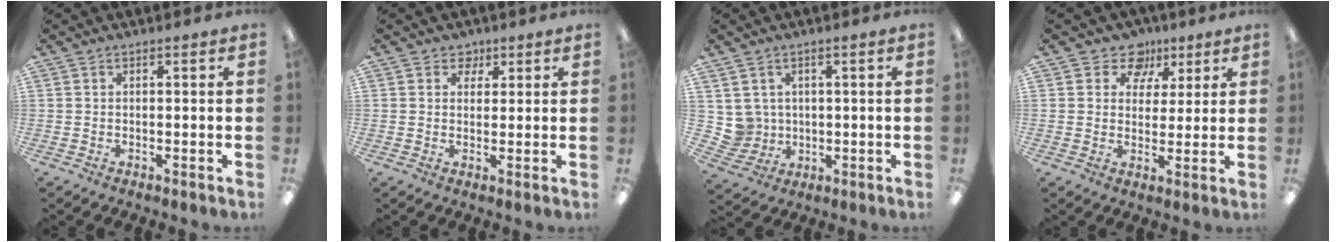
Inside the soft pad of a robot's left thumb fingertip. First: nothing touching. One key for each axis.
{"total": 3.4, "fx": 1.9, "fy": 2.8, "fz": 0.8, "tx": 0.000, "ty": -0.006, "tz": 0.030}
{"total": 5.2, "fx": 2.1, "fy": 4.8, "fz": 0.1, "tx": -0.024, "ty": -0.006, "tz": 0.044}
{"total": 8.4, "fx": 4.8, "fy": 6.5, "fz": 2.5, "tx": -0.038, "ty": -0.022, "tz": 0.085}